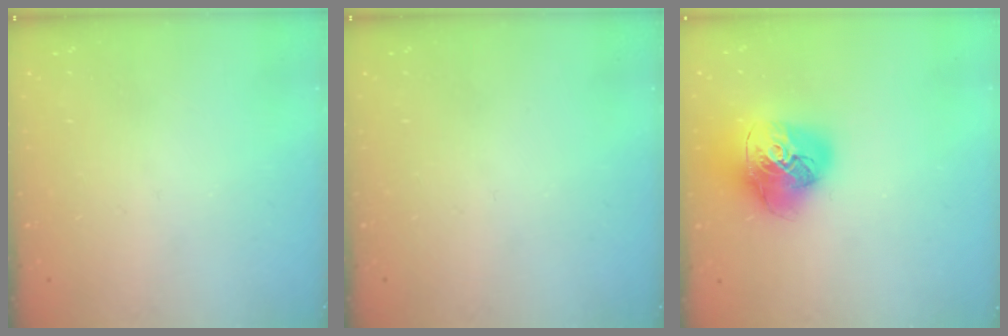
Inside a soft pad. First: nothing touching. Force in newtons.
{"total": 0.0}
{"total": 18.2, "press": 18.0, "slide": 2.2}